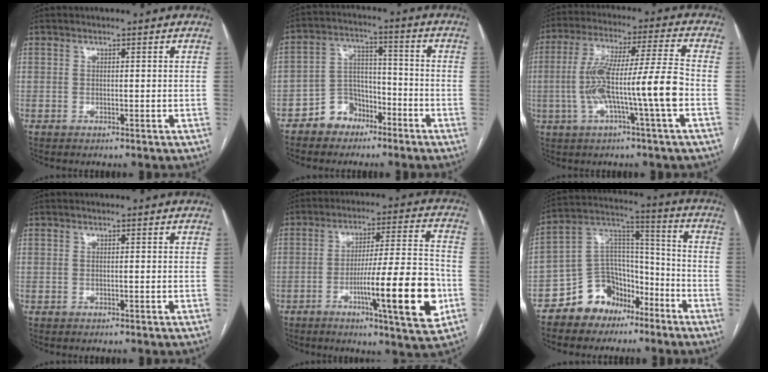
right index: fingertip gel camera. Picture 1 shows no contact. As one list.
[{"total": 7.0, "force": [-4.6, 4.9, 1.9], "torque": [-0.035, 0.022, -0.079]}, {"total": 13.3, "force": [-2.9, -0.4, 13.0], "torque": [-0.253, 0.019, -0.054]}, {"total": 0.0}, {"total": 16.4, "force": [-5.3, 0.6, 15.5], "torque": [-0.244, -0.006, -0.080]}, {"total": 11.6, "force": [-7.8, 8.0, 3.3], "torque": [-0.062, 0.064, -0.136]}]